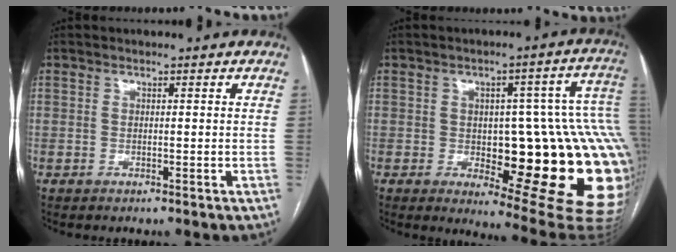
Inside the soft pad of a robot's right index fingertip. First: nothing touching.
{"total": 24.6, "force": [-2.9, 7.3, 23.4], "torque": [-0.183, 0.024, -0.015]}